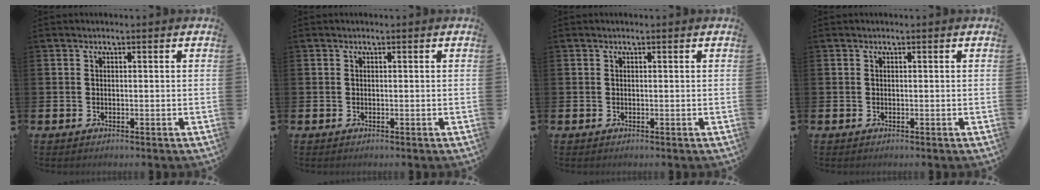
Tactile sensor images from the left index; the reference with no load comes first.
{"total": 0.0}
{"total": 0.0}
{"total": 0.0}